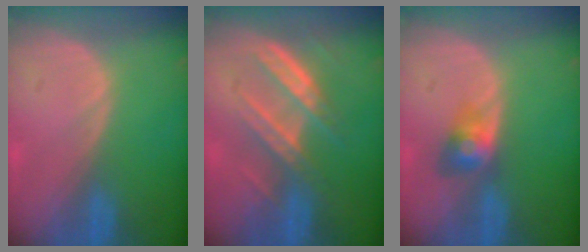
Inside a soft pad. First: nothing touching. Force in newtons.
{"total": 6.6, "press": 6.4, "slide": 1.7}
{"total": 3.4, "press": 3.4, "slide": 0.2}